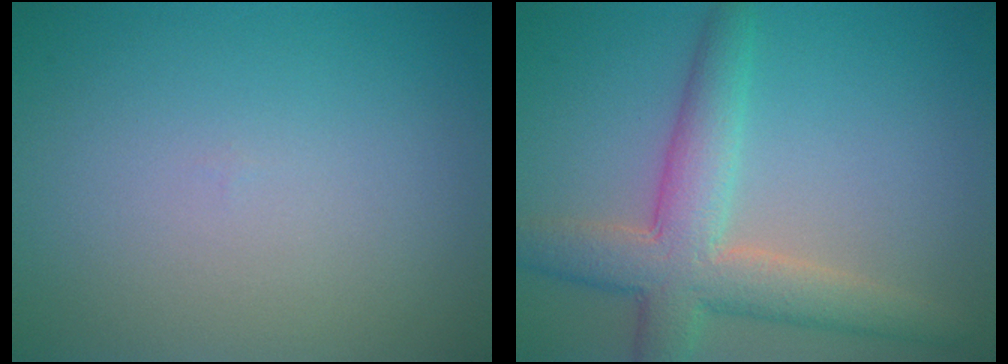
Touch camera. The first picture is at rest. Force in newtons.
{"total": 6.0, "press": 6.0, "slide": 0.3}